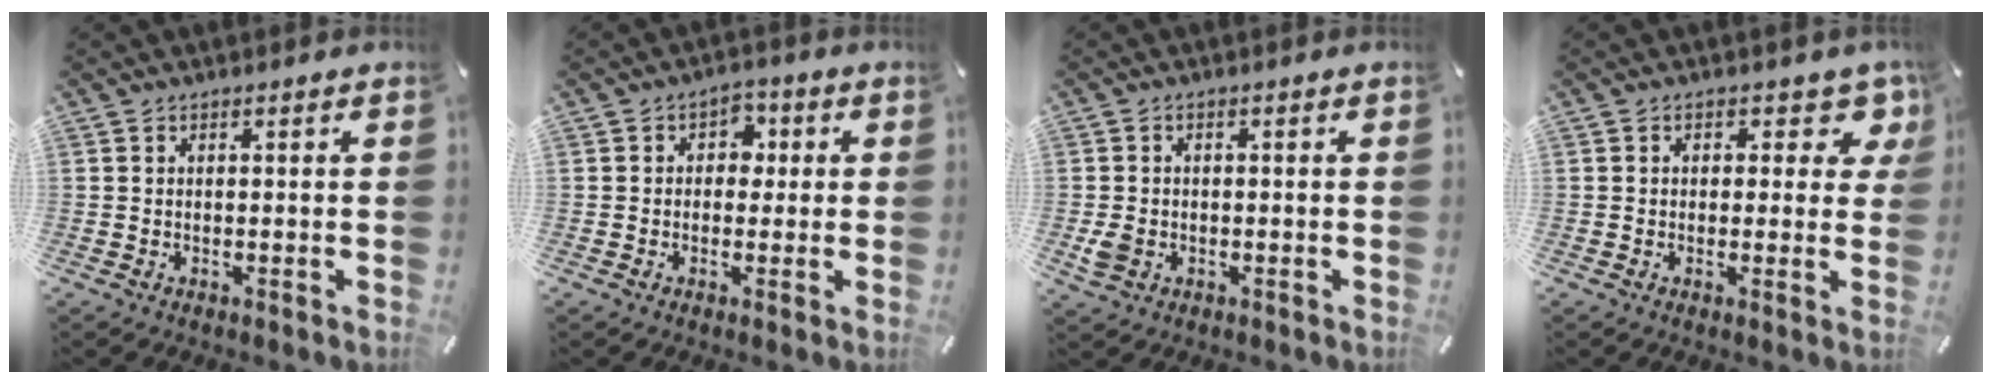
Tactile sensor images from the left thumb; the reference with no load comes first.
{"total": 4.4, "force": [0.0, 3.8, 2.2], "torque": [-0.025, 0.005, -0.009]}
{"total": 3.4, "force": [-0.9, 2.9, 1.7], "torque": [-0.025, 0.001, -0.016]}
{"total": 5.9, "force": [2.5, 3.8, 3.7], "torque": [-0.024, -0.014, 0.035]}